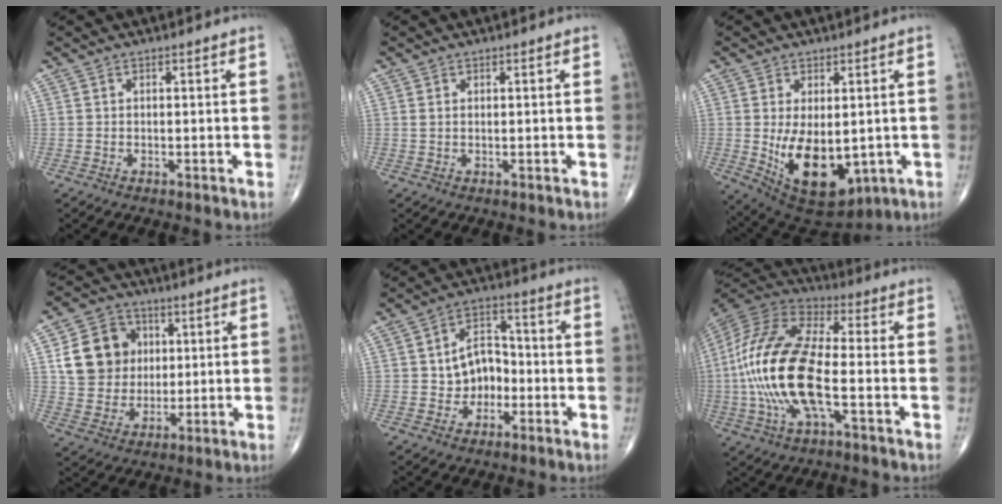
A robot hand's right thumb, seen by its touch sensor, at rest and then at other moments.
{"total": 0.7, "force": [0.4, 0.5, 0.3], "torque": [-0.008, 0.005, 0.009]}
{"total": 13.7, "force": [-1.6, 7.7, 11.2], "torque": [-0.168, -0.018, 0.005]}
{"total": 13.6, "force": [3.0, 11.9, 5.9], "torque": [-0.074, 0.003, 0.057]}
{"total": 8.5, "force": [-1.4, 6.6, 5.2], "torque": [-0.044, 0.034, -0.029]}
{"total": 21.4, "force": [-3.3, 8.3, 19.4], "torque": [-0.427, 0.020, -0.062]}